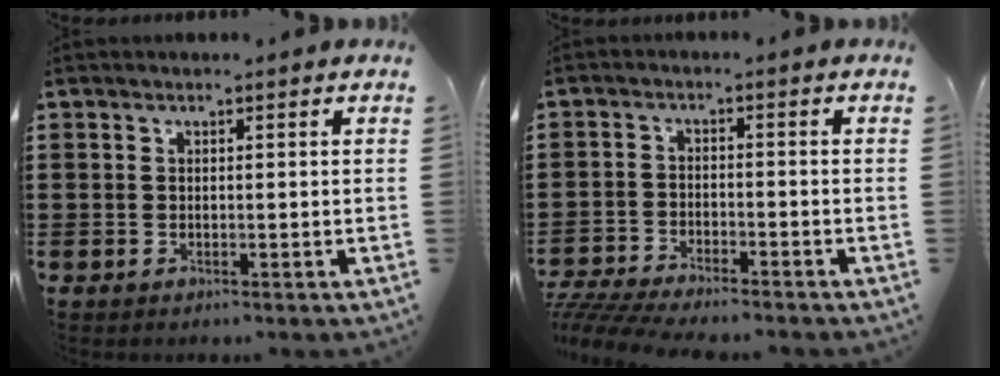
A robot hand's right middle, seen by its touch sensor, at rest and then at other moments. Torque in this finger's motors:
{"motor_torque": [1.61, -0.52, 0.29, 0.21]}